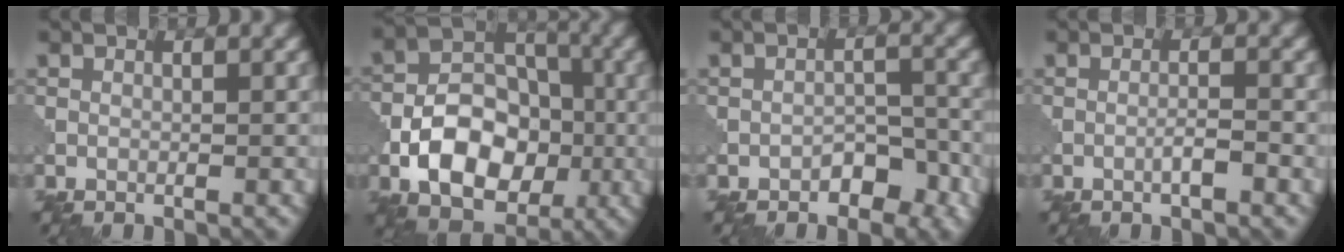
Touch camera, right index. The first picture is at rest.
{"total": 8.6, "force": [-2.7, 5.8, 5.8], "torque": [-0.090, 0.003, -0.049]}
{"total": 3.3, "force": [-2.1, 1.9, 1.8], "torque": [-0.021, 0.005, -0.030]}
{"total": 1.6, "force": [-0.8, 0.1, 1.3], "torque": [-0.023, 0.006, -0.017]}